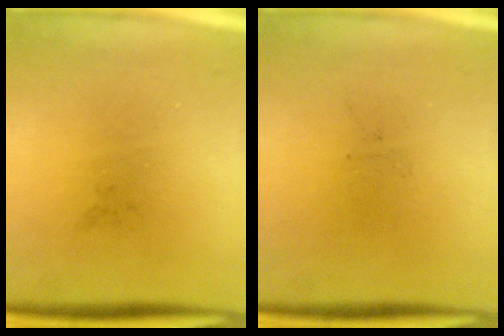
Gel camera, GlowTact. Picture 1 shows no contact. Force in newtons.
{"total": 0.0}